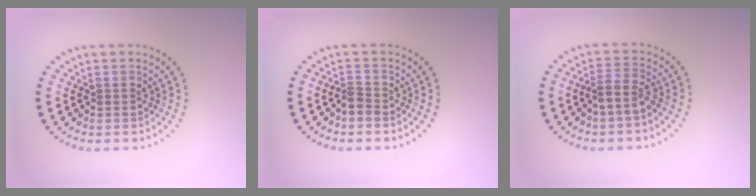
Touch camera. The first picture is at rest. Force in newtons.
{"total": 1.4, "press": 1.2, "slide": 0.9}
{"total": 2.3, "press": 1.7, "slide": 1.5}